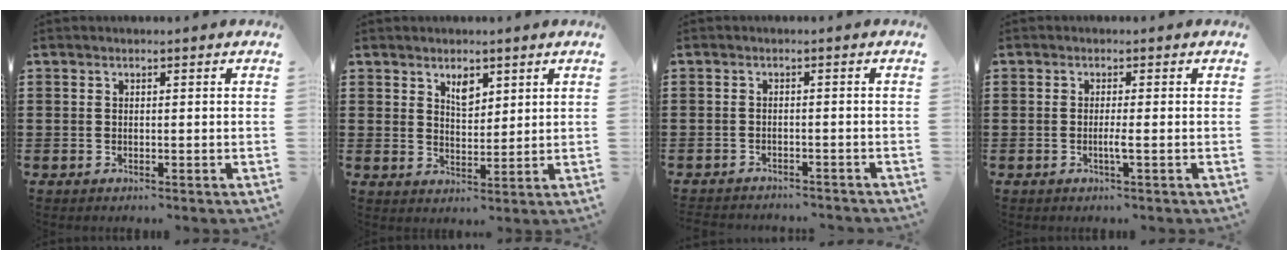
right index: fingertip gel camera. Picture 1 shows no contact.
{"total": 3.3, "force": [2.3, 1.6, 1.8], "torque": [-0.033, 0.002, 0.040]}
{"total": 1.6, "force": [-1.6, 0.1, 0.0], "torque": [-0.005, 0.001, -0.033]}
{"total": 2.0, "force": [-0.7, -0.3, 1.8], "torque": [-0.033, -0.007, -0.013]}